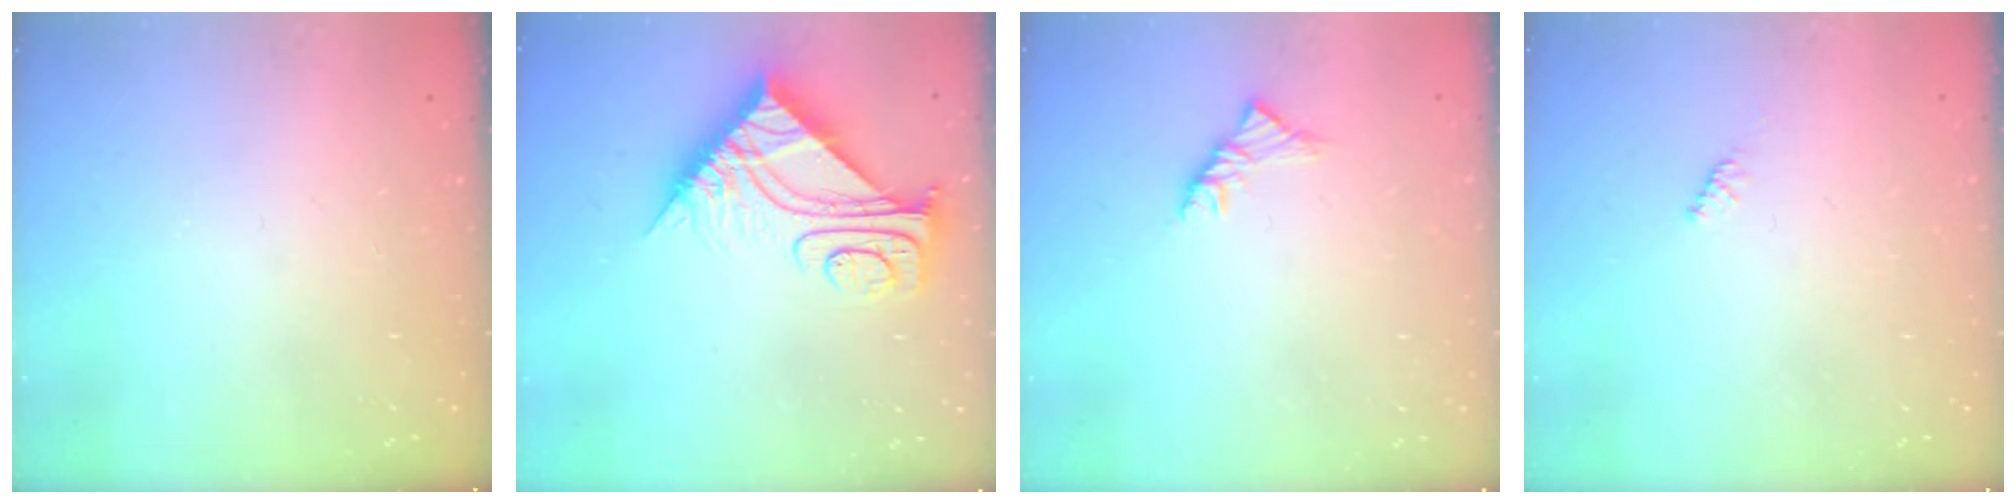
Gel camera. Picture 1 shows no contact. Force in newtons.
{"total": 9.9, "press": 9.9, "slide": 0.9}
{"total": 3.5, "press": 3.4, "slide": 1.1}
{"total": 1.6, "press": 1.5, "slide": 0.4}